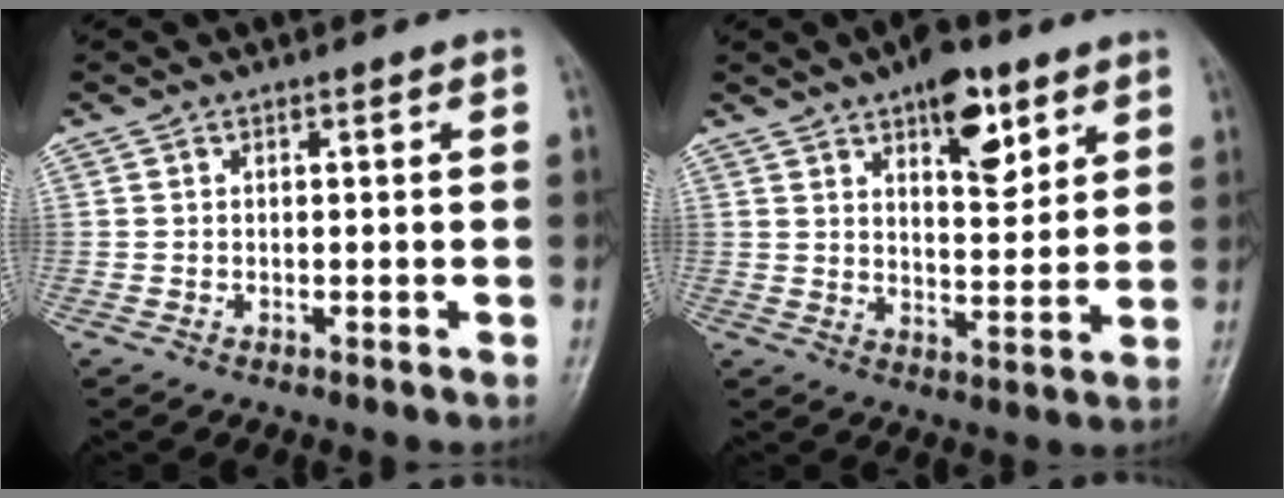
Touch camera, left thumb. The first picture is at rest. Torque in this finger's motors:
{"motor_torque": [1.39, 0.93, 0.74, -0.90, 0.02]}